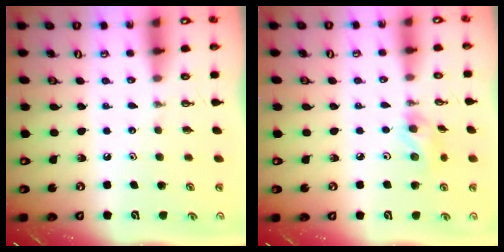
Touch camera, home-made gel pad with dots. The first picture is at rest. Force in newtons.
{"total": 6.9, "press": 6.8, "slide": 0.9}